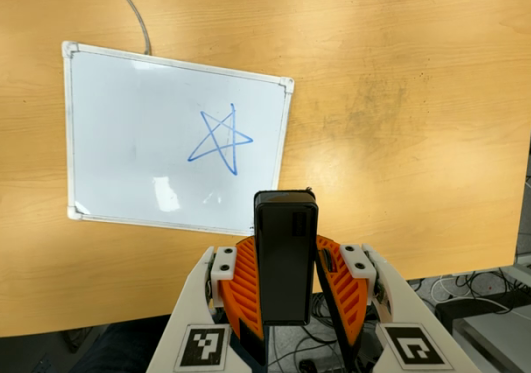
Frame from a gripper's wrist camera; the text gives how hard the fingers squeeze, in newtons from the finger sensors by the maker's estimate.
{"total": 4.8, "left": 4.3, "right": 5.3}